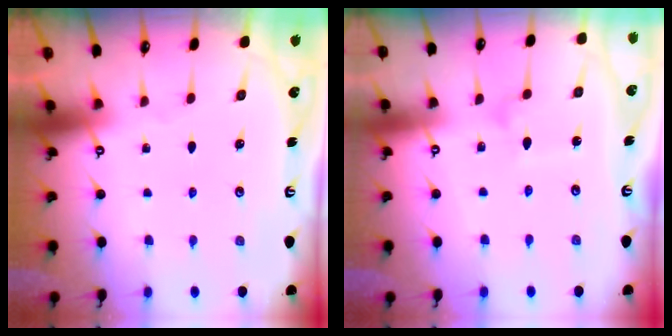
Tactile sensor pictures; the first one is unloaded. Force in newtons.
{"total": 5.3, "press": 5.2, "slide": 0.4}